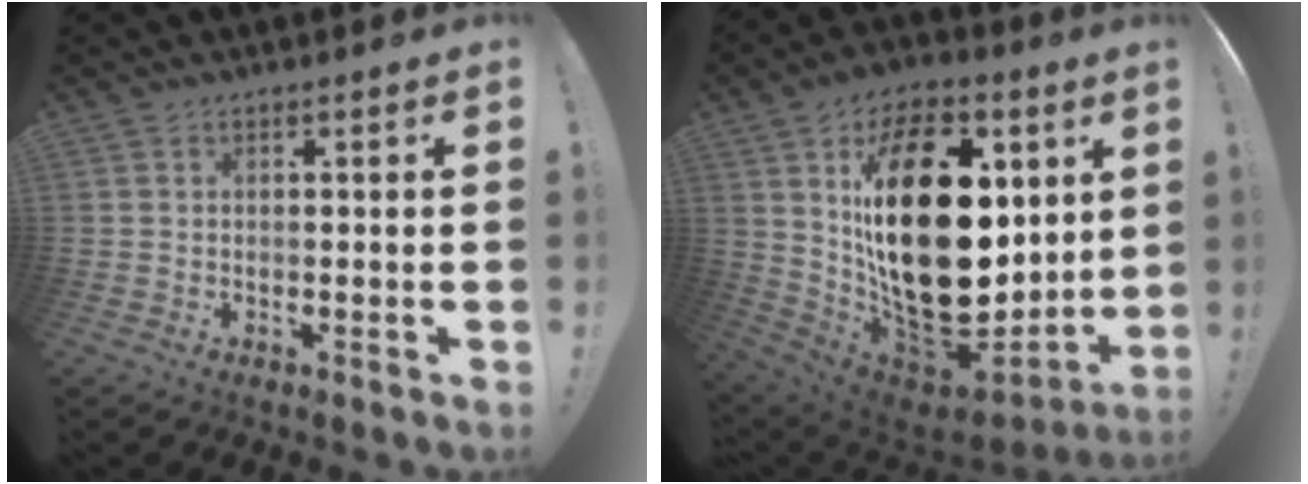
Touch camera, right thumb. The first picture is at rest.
{"total": 35.1, "force": [5.5, 20.1, 28.3], "torque": [-0.504, -0.032, 0.134]}